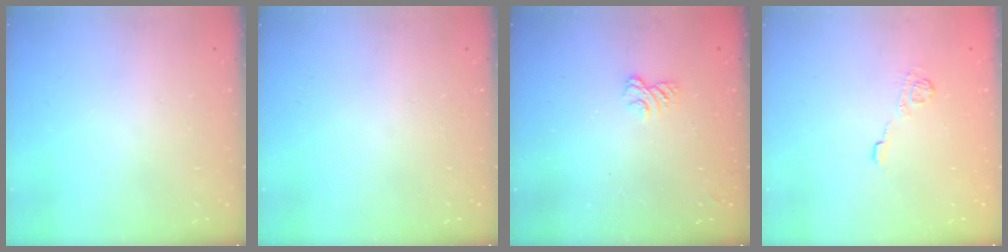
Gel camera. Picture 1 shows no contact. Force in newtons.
{"total": 0.0}
{"total": 2.6, "press": 2.2, "slide": 1.3}
{"total": 5.7, "press": 5.6, "slide": 0.7}